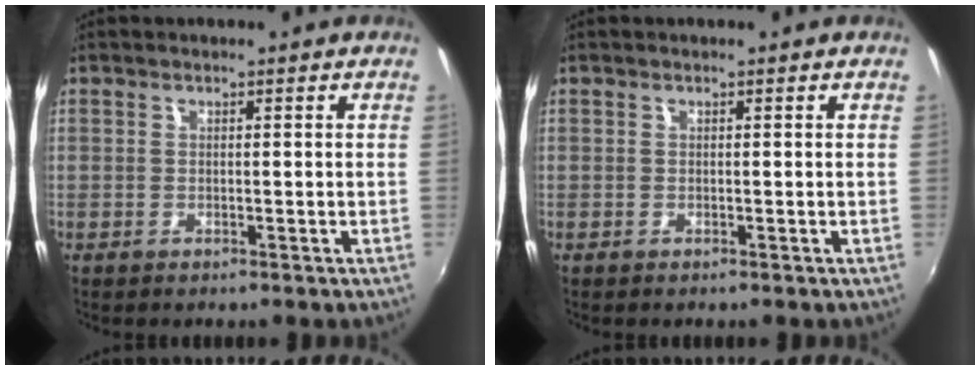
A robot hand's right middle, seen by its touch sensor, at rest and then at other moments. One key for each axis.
{"total": 0.0}